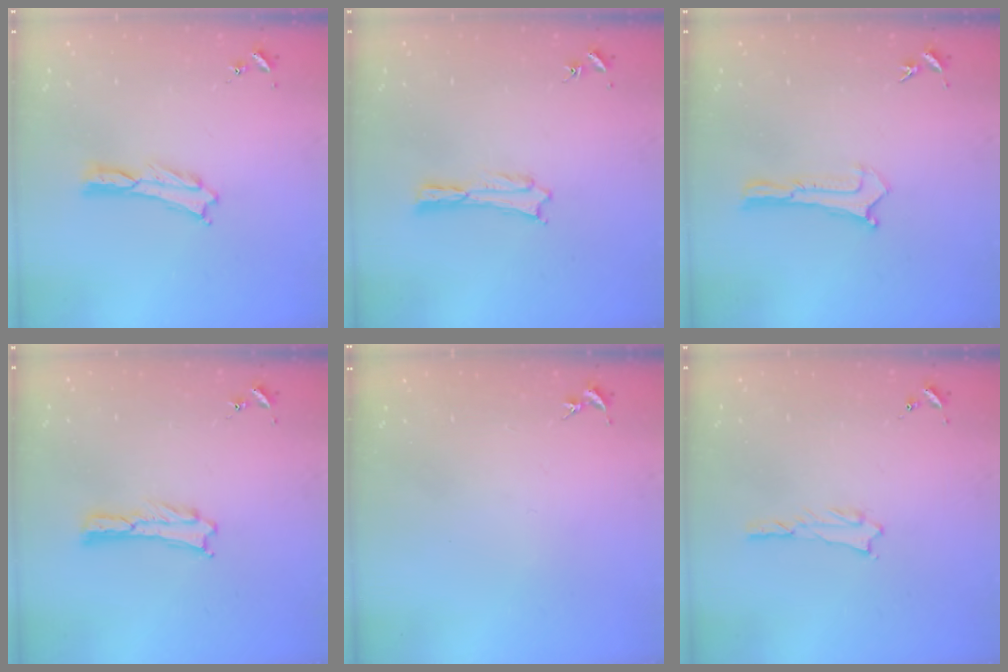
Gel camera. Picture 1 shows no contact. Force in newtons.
{"total": 0.7, "press": 0.7, "slide": 0.1}
{"total": 0.0}
{"total": 0.0}
{"total": 0.0}
{"total": 0.9, "press": 0.9, "slide": 0.2}